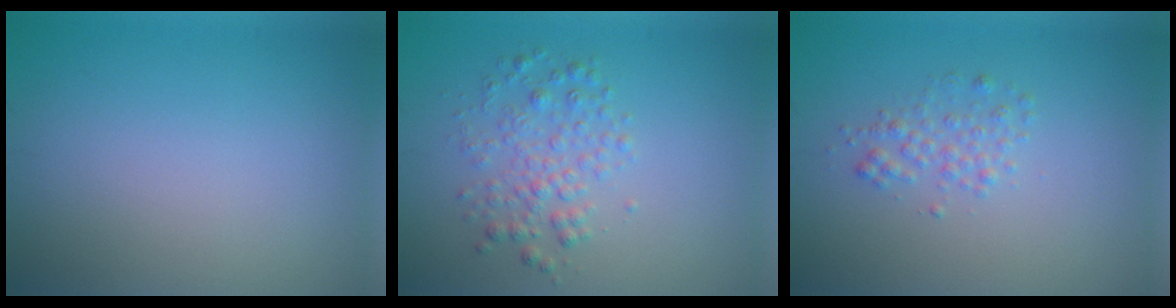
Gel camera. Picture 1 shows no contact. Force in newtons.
{"total": 2.8, "press": 2.8, "slide": 0.0}
{"total": 1.7, "press": 1.7, "slide": 0.0}